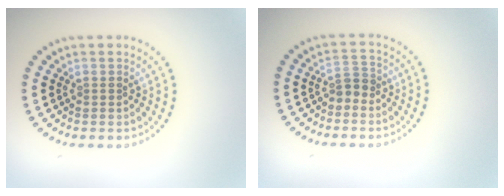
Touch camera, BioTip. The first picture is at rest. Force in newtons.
{"total": 1.3, "press": 1.0, "slide": 0.8}